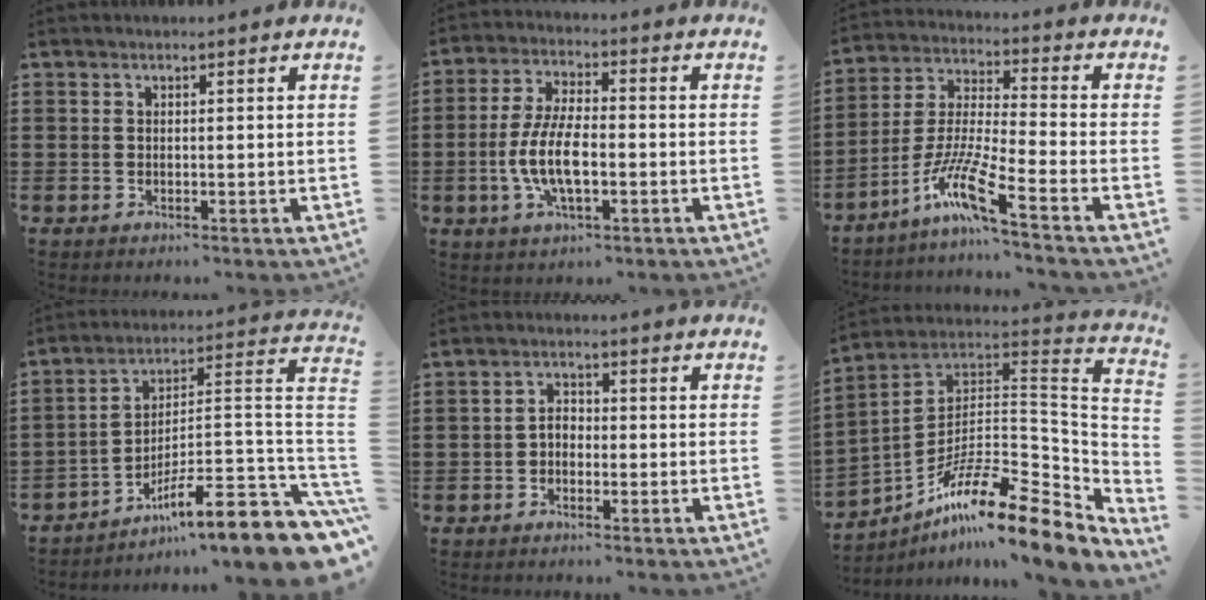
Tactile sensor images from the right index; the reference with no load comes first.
{"total": 8.6, "force": [-2.0, 3.4, 7.6], "torque": [-0.169, -0.007, -0.042]}
{"total": 9.9, "force": [-6.6, 0.7, 7.4], "torque": [-0.172, -0.015, -0.134]}
{"total": 12.3, "force": [-8.5, 1.9, 8.8], "torque": [-0.116, 0.011, -0.152]}
{"total": 1.7, "force": [-0.9, 1.1, 1.0], "torque": [-0.021, 0.006, -0.021]}
{"total": 13.7, "force": [-9.3, 2.7, 9.7], "torque": [-0.146, 0.007, -0.177]}